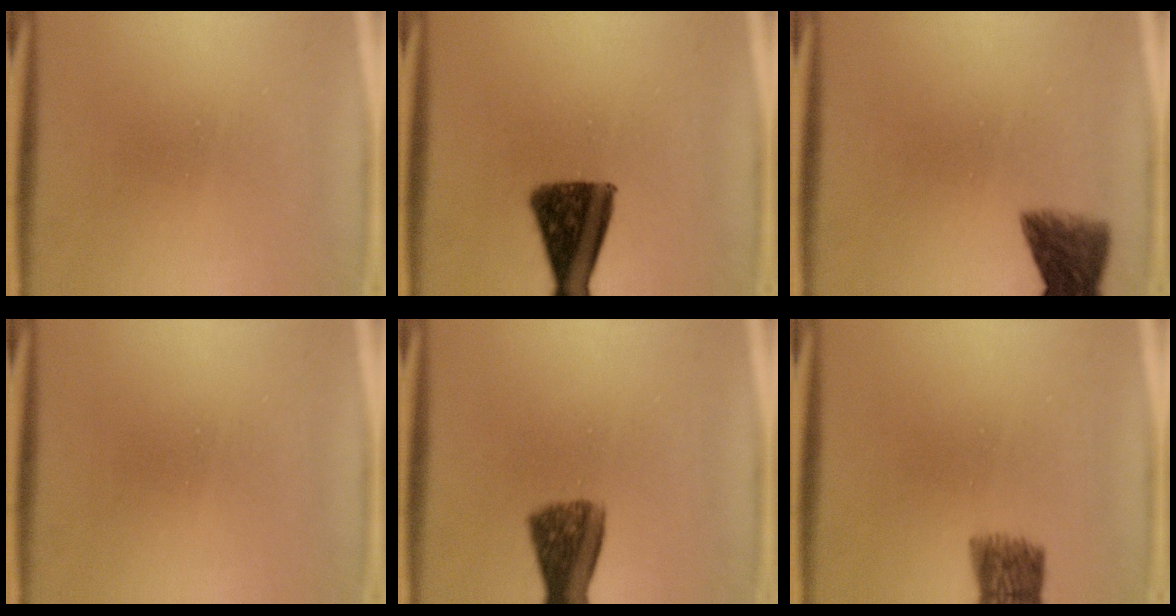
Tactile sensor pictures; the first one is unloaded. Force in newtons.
{"total": 12.0}
{"total": 5.6}
{"total": 0.0}
{"total": 7.3}
{"total": 5.7}